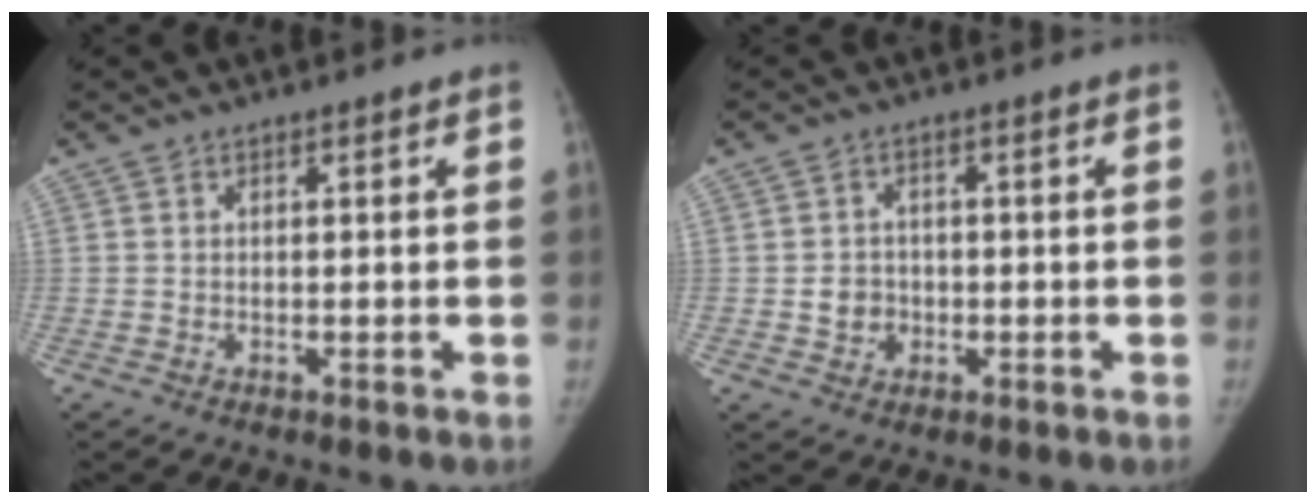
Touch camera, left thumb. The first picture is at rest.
{"total": 3.7, "force": [-0.7, 3.4, 1.4], "torque": [-0.004, 0.006, -0.010]}